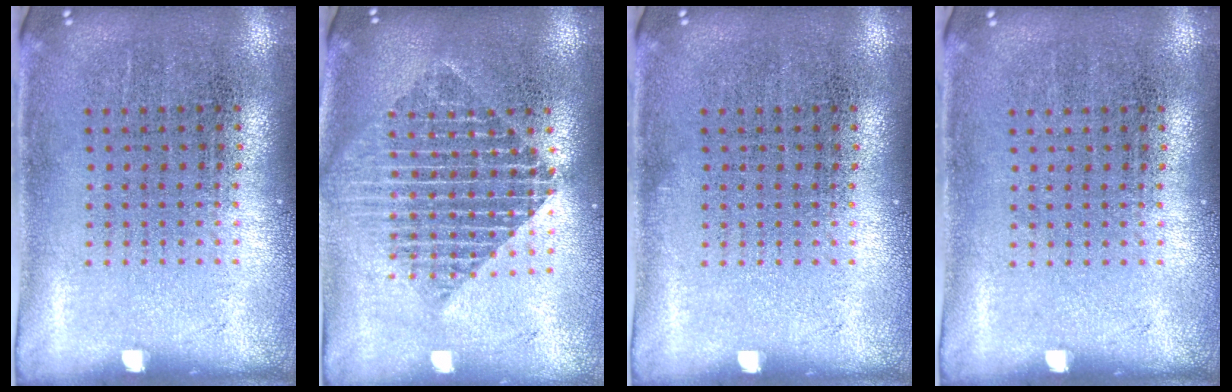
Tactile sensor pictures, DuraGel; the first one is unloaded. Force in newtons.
{"total": 2.0, "press": 1.6, "slide": 1.2}
{"total": 0.0}
{"total": 0.0}